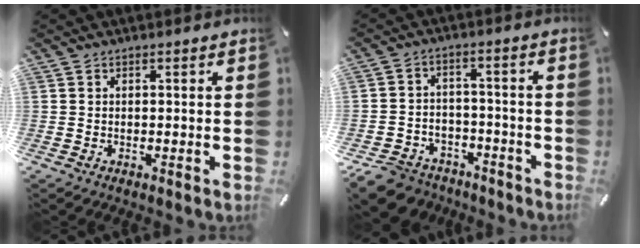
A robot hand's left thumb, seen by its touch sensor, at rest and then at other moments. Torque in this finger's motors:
{"motor_torque": [0.52, 0.99, 0.27, 0.13, 0.16]}